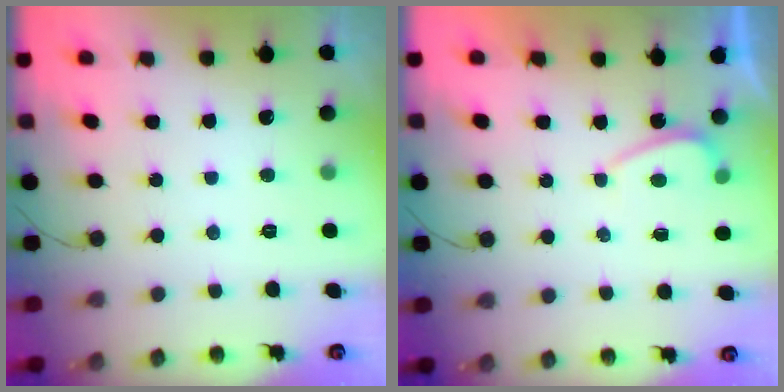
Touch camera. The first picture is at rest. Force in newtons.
{"total": 0.0}